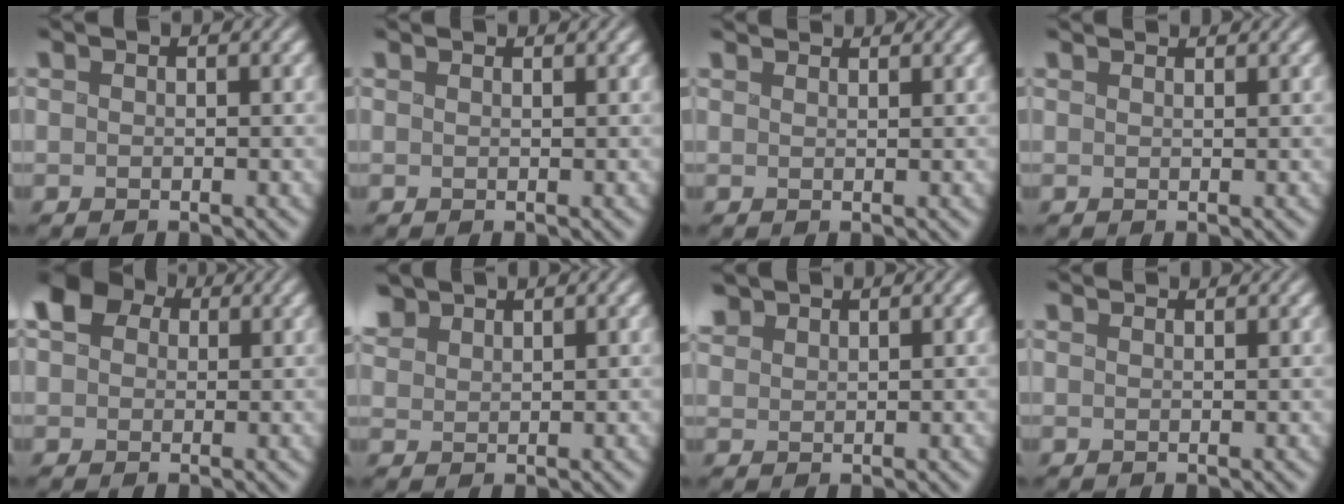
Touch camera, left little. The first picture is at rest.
{"total": 0.7, "force": [0.7, 0.0, 0.0], "torque": [-0.002, 0.006, 0.016]}
{"total": 2.1, "force": [2.1, 0.2, 0.5], "torque": [-0.019, 0.011, 0.034]}
{"total": 1.5, "force": [1.4, 0.1, 0.3], "torque": [-0.011, 0.010, 0.022]}
{"total": 6.3, "force": [1.9, 4.8, 3.6], "torque": [-0.072, 0.021, 0.016]}
{"total": 2.7, "force": [2.2, 1.3, 1.0], "torque": [-0.036, 0.012, 0.044]}
{"total": 2.0, "force": [1.7, 0.9, 0.5], "torque": [-0.022, 0.010, 0.036]}
{"total": 1.3, "force": [1.3, 0.1, 0.2], "torque": [-0.010, 0.009, 0.021]}